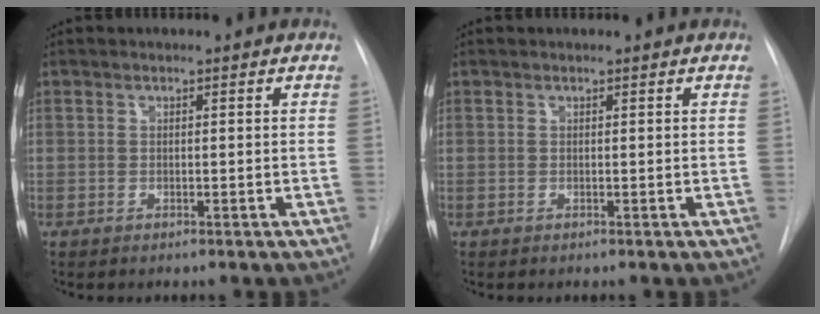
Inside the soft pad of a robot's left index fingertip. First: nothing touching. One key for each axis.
{"total": 0.9, "fx": 0.9, "fy": 0.0, "fz": 0.1, "tx": -0.006, "ty": 0.011, "tz": 0.012}